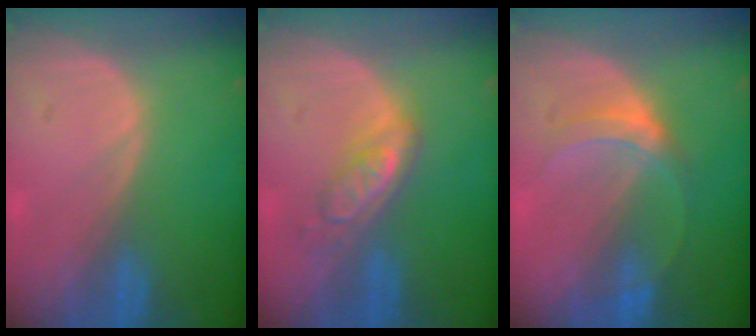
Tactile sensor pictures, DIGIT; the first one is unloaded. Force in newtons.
{"total": 5.3, "press": 4.6, "slide": 2.6}
{"total": 4.5, "press": 4.1, "slide": 1.8}